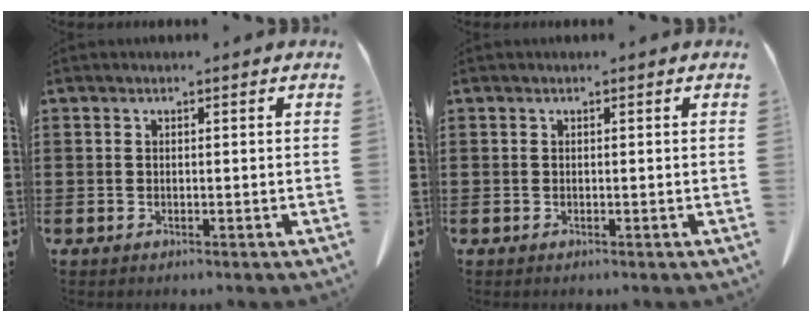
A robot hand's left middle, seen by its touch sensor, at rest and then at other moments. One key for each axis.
{"total": 0.0}